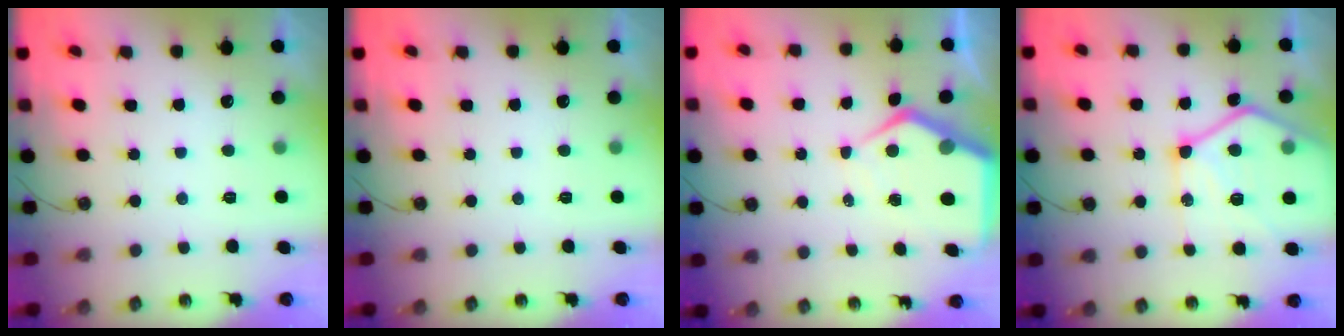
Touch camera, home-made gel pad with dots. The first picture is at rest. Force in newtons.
{"total": 0.0}
{"total": 9.3, "press": 9.2, "slide": 0.9}
{"total": 18.3, "press": 18.3, "slide": 1.6}